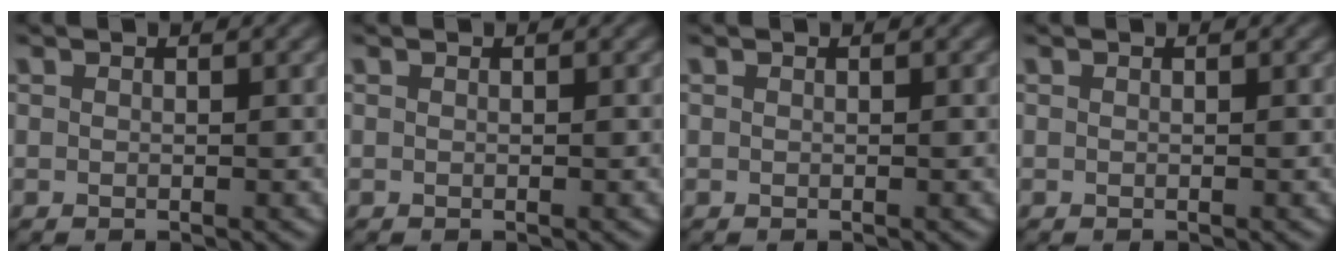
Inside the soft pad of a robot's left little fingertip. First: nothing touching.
{"total": 0.0}
{"total": 0.0}
{"total": 0.0}